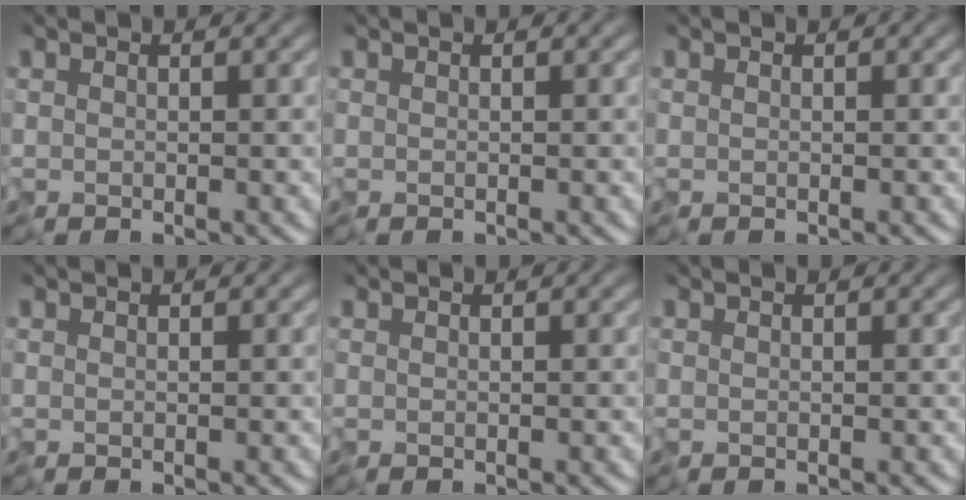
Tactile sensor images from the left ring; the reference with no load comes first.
{"total": 0.0}
{"total": 0.0}
{"total": 0.0}
{"total": 0.0}
{"total": 0.0}